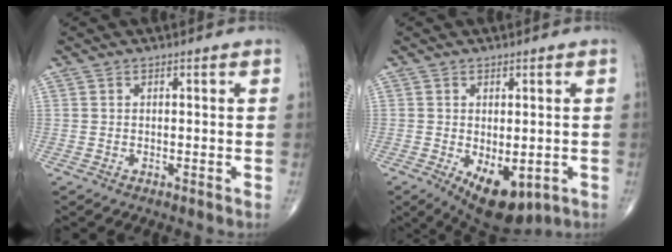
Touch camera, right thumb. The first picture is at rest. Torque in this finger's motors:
{"motor_torque": [-0.12, 0.87, 0.48, 0.21, 0.24]}